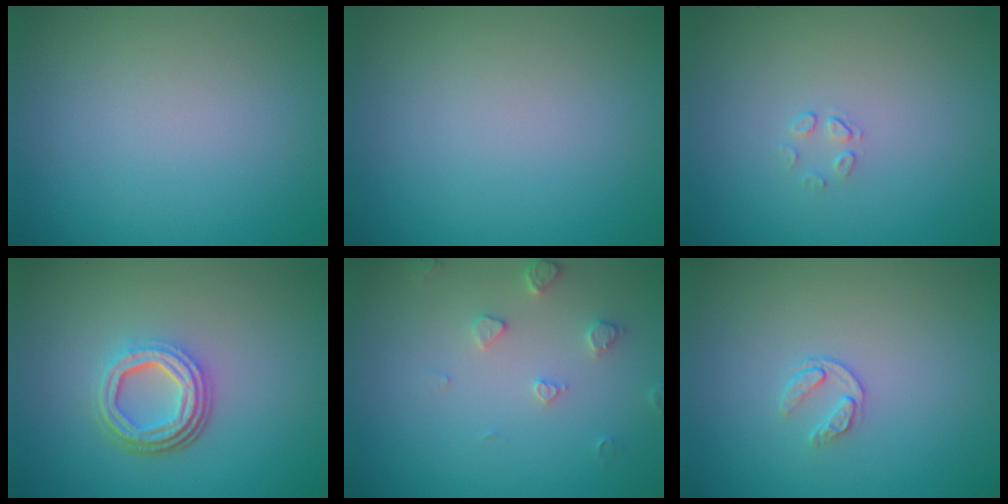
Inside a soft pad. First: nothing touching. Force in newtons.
{"total": 0.0}
{"total": 0.7, "press": 0.4, "slide": 0.6}
{"total": 4.5, "press": 3.2, "slide": 3.1}
{"total": 1.9, "press": 1.8, "slide": 0.3}
{"total": 1.3, "press": 0.8, "slide": 1.1}